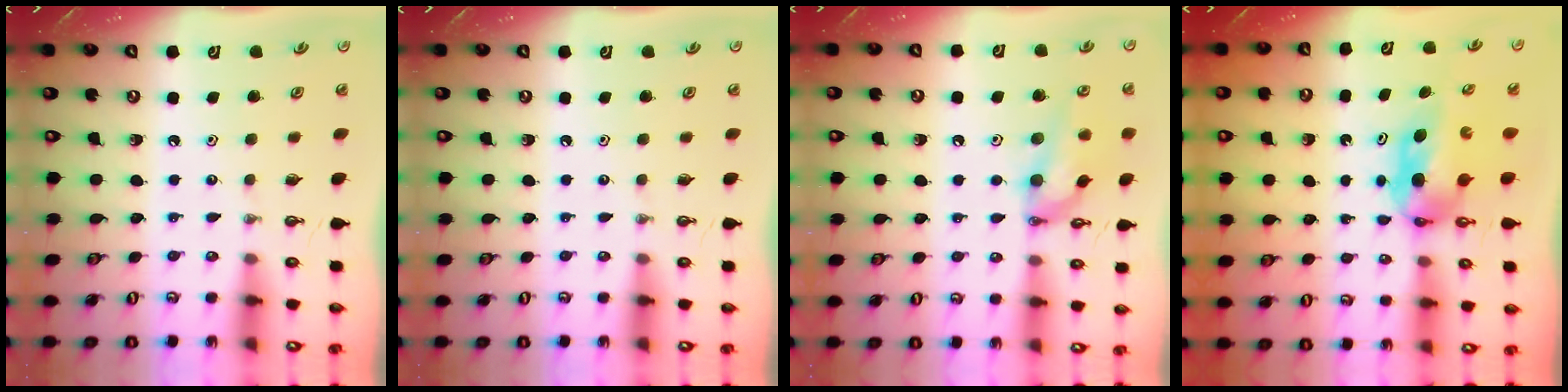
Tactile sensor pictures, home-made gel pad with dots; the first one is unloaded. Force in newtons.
{"total": 0.0}
{"total": 14.2, "press": 13.4, "slide": 4.6}
{"total": 5.6, "press": 5.0, "slide": 2.4}